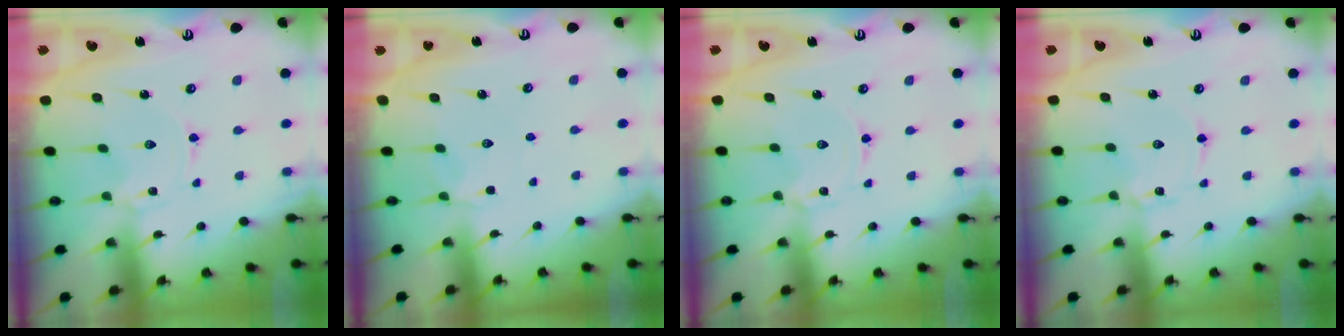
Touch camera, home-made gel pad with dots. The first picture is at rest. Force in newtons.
{"total": 1.9, "press": 1.8, "slide": 0.7}
{"total": 1.4, "press": 1.4, "slide": 0.2}
{"total": 1.6, "press": 1.5, "slide": 0.1}